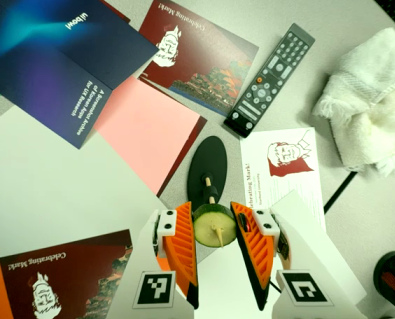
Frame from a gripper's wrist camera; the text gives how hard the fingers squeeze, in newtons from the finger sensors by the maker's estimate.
{"total": 10.1, "left": 10.2, "right": 9.9}